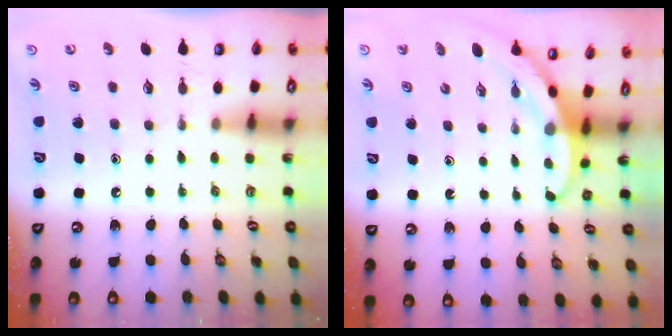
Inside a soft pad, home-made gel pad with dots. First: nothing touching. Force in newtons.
{"total": 3.1, "press": 3.1, "slide": 0.1}